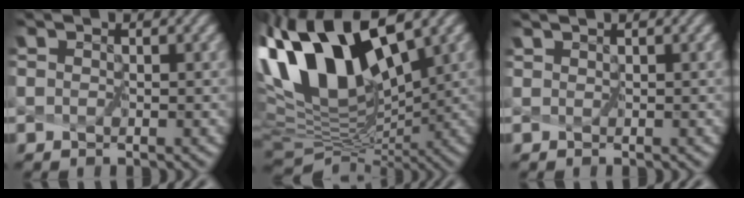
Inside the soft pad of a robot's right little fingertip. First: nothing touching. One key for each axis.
{"total": 15.1, "fx": 5.7, "fy": 7.5, "fz": 11.8, "tx": -0.217, "ty": 0.028, "tz": 0.107}
{"total": 0.5, "fx": 0.4, "fy": 0.2, "fz": 0.2, "tx": -0.006, "ty": 0.002, "tz": 0.007}